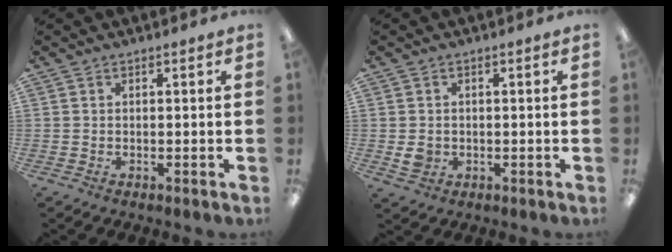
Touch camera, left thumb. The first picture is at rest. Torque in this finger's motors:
{"motor_torque": [0.47, 0.46, 0.50, -0.35, 0.00]}